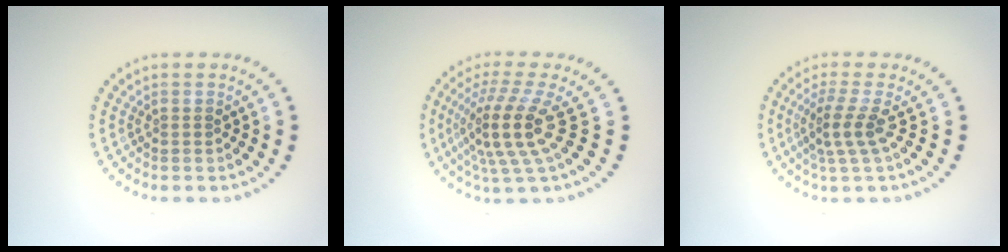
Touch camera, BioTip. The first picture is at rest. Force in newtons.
{"total": 5.0, "press": 3.4, "slide": 3.6}
{"total": 2.6, "press": 1.8, "slide": 1.9}